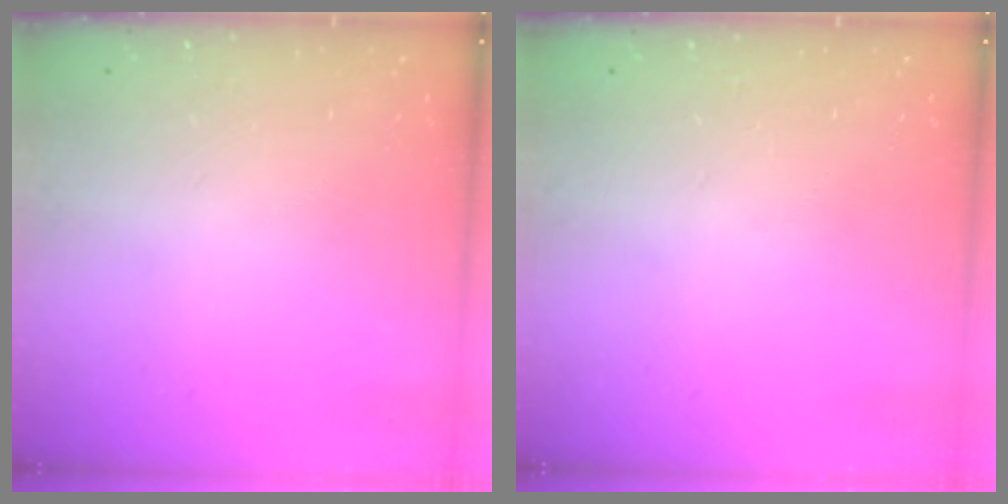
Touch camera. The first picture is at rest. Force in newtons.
{"total": 0.0}